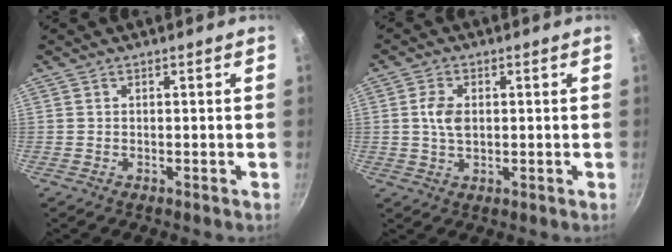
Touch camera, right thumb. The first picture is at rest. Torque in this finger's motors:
{"motor_torque": [-0.45, -0.06, 0.35, 0.40, 0.00]}